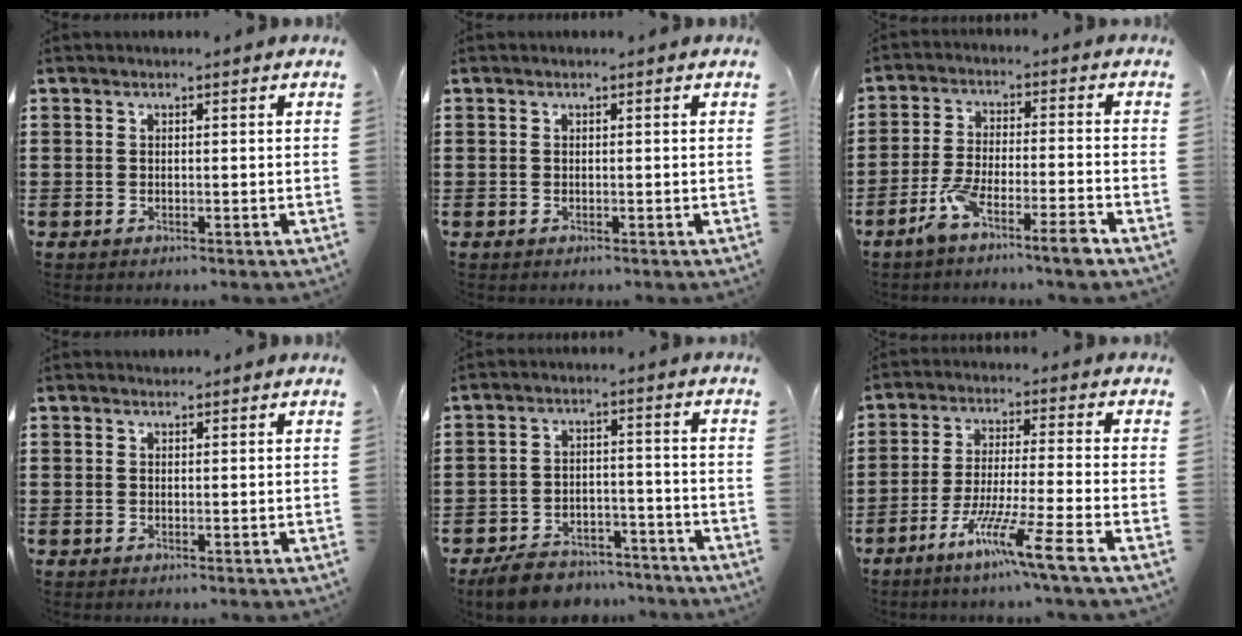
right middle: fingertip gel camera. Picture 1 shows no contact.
{"total": 0.0}
{"total": 7.0, "force": [-5.2, 0.4, 4.6], "torque": [-0.090, -0.002, -0.097]}
{"total": 0.7, "force": [0.6, 0.3, -0.1], "torque": [0.009, -0.002, 0.010]}
{"total": 5.7, "force": [-5.4, 1.2, 1.1], "torque": [-0.031, 0.011, -0.109]}
{"total": 9.0, "force": [-6.1, -0.8, 6.6], "torque": [-0.128, -0.013, -0.117]}